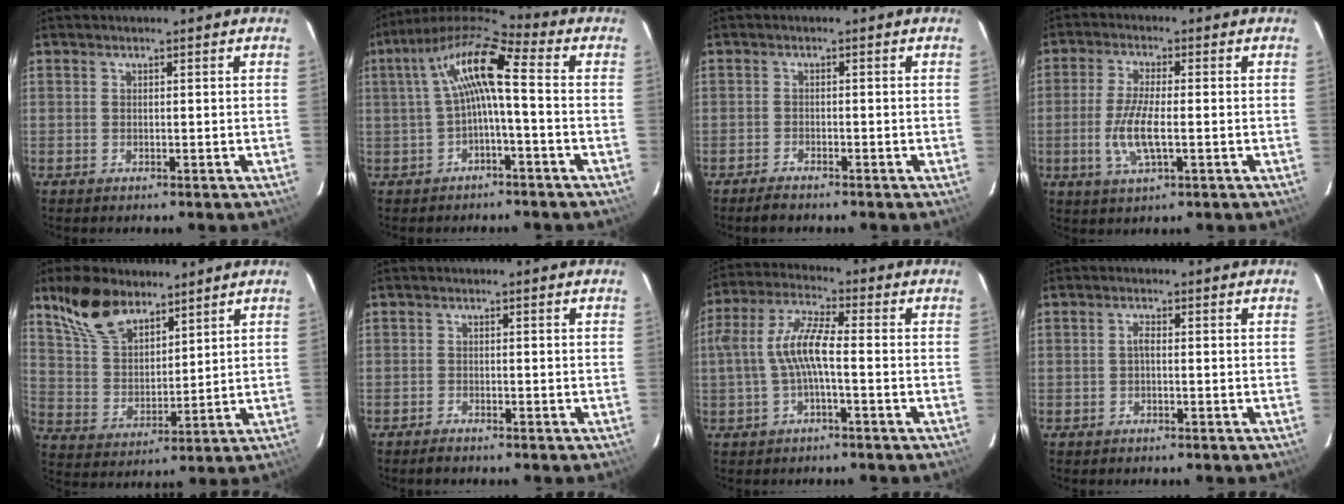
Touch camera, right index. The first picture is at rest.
{"total": 9.9, "force": [-0.1, 1.8, 9.7], "torque": [-0.201, 0.025, -0.003]}
{"total": 2.3, "force": [-2.1, 0.5, 0.8], "torque": [-0.027, -0.003, -0.038]}
{"total": 7.7, "force": [-1.6, 2.0, 7.2], "torque": [-0.150, -0.009, -0.032]}
{"total": 12.7, "force": [9.0, 6.4, 6.3], "torque": [-0.130, 0.027, 0.182]}
{"total": 1.6, "force": [-1.5, 0.2, 0.4], "torque": [-0.019, -0.002, -0.026]}
{"total": 8.5, "force": [-1.3, 1.9, 8.1], "torque": [-0.177, 0.011, -0.021]}
{"total": 1.1, "force": [-0.3, 0.4, 1.0], "torque": [-0.019, 0.006, -0.006]}